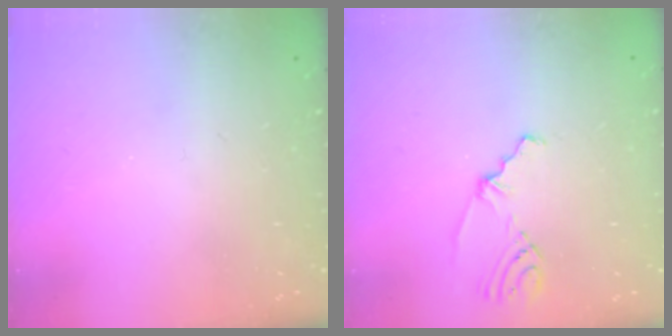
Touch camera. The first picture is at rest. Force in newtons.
{"total": 2.5, "press": 2.1, "slide": 1.4}